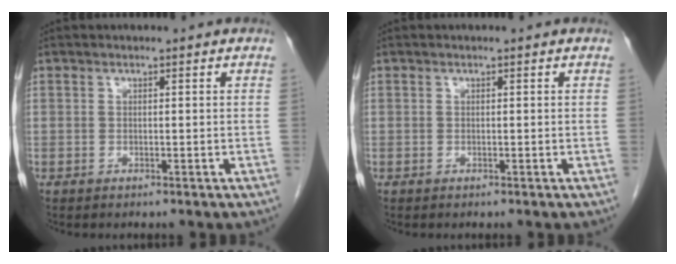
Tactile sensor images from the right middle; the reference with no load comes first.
{"total": 0.0}